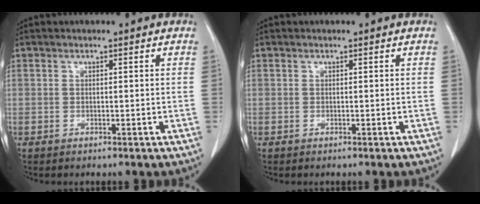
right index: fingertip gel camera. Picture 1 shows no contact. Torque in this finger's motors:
{"motor_torque": [0.00, 0.00, 0.00, 0.00]}